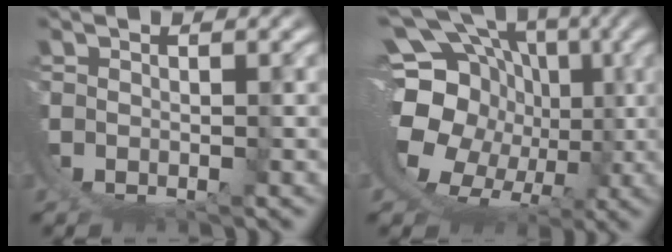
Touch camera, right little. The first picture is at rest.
{"total": 17.6, "force": [0.9, 13.5, 11.2], "torque": [-0.212, -0.039, 0.015]}